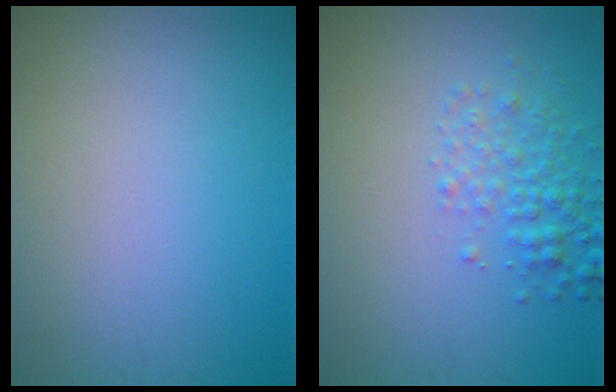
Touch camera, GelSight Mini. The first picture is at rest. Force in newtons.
{"total": 2.6, "press": 2.6, "slide": 0.1}